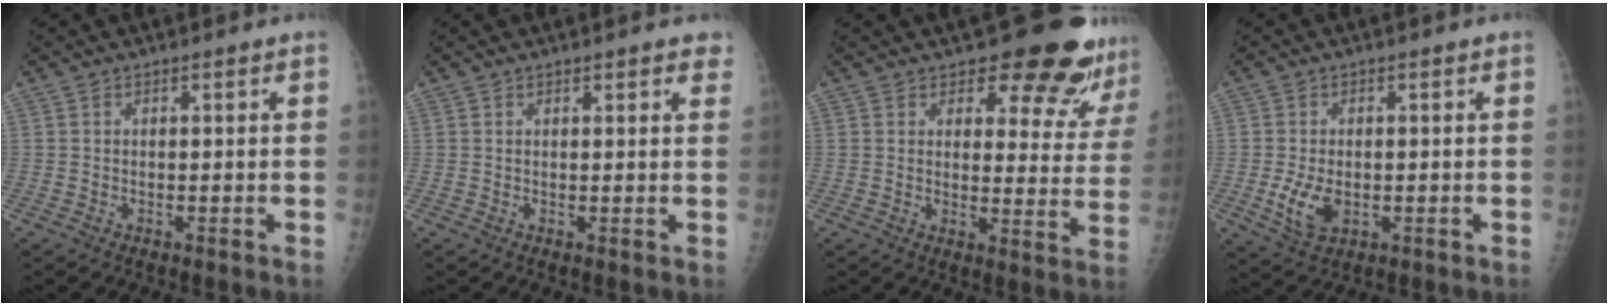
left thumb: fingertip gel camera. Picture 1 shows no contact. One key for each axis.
{"total": 3.4, "fx": 2.4, "fy": 0.9, "fz": 2.2, "tx": -0.010, "ty": 0.000, "tz": 0.027}
{"total": 14.4, "fx": 12.1, "fy": 4.9, "fz": 6.2, "tx": -0.028, "ty": -0.090, "tz": 0.133}
{"total": 6.0, "fx": -1.1, "fy": 3.7, "fz": 4.6, "tx": -0.086, "ty": -0.009, "tz": -0.013}